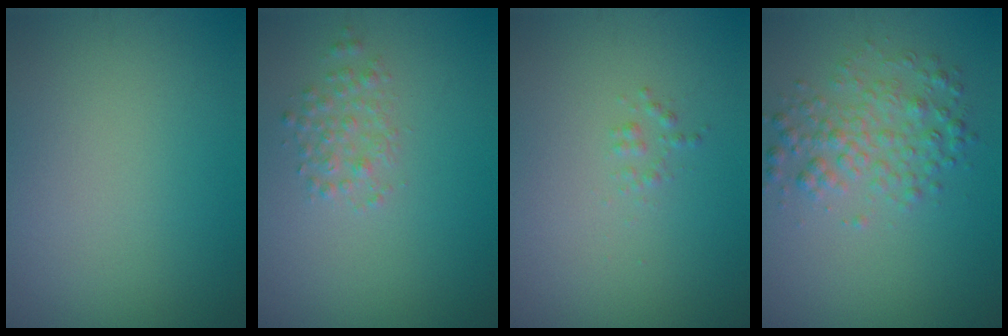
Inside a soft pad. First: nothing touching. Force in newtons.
{"total": 1.6, "press": 1.6, "slide": 0.0}
{"total": 0.7, "press": 0.7, "slide": 0.0}
{"total": 3.2, "press": 3.2, "slide": 0.1}